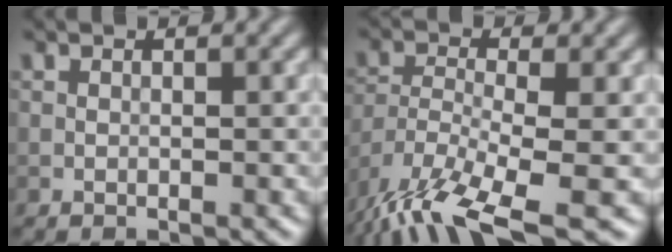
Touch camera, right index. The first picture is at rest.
{"total": 11.0, "force": [-7.8, 3.0, 7.2], "torque": [-0.153, -0.016, -0.137]}